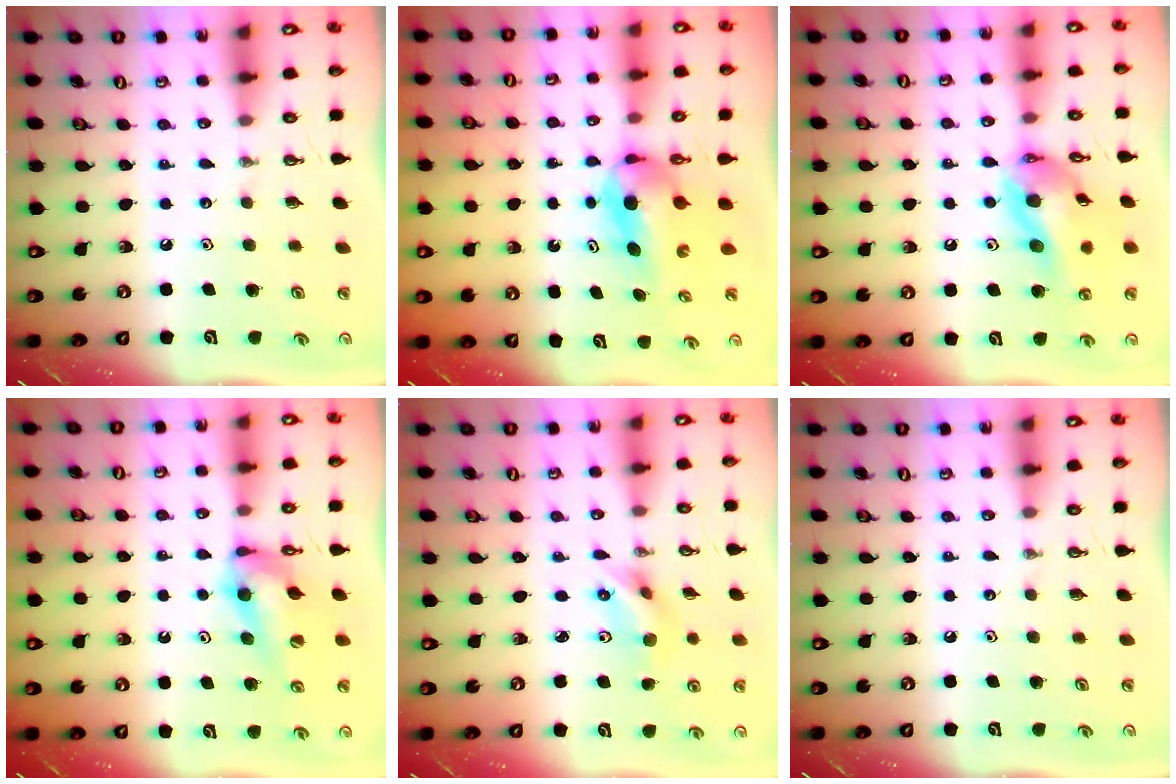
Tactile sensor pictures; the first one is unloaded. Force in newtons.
{"total": 7.1, "press": 5.4, "slide": 4.6}
{"total": 16.3, "press": 16.1, "slide": 2.6}
{"total": 10.3, "press": 10.2, "slide": 1.0}
{"total": 5.6, "press": 4.5, "slide": 3.3}
{"total": 0.0}